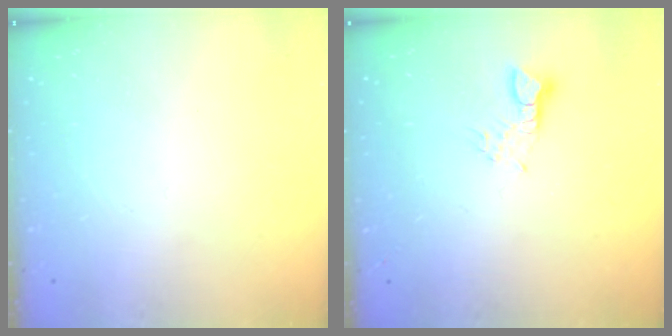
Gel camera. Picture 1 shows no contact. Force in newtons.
{"total": 2.9, "press": 2.9, "slide": 0.2}